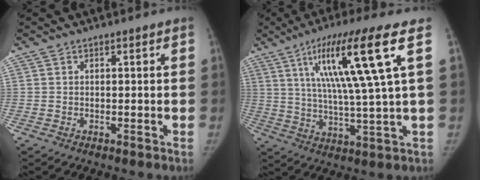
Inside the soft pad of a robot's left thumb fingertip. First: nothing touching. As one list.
[{"total": 16.3, "force": [6.0, 0.4, 15.1], "torque": [-0.272, -0.018, 0.099]}]